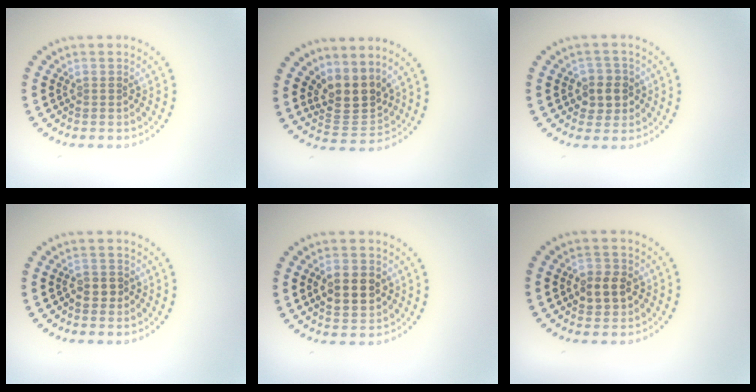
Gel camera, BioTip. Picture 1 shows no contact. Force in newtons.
{"total": 3.7, "press": 3.1, "slide": 2.0}
{"total": 2.6, "press": 2.4, "slide": 0.8}
{"total": 1.0, "press": 0.9, "slide": 0.4}
{"total": 4.4, "press": 4.4, "slide": 0.1}
{"total": 2.9, "press": 2.8, "slide": 0.4}